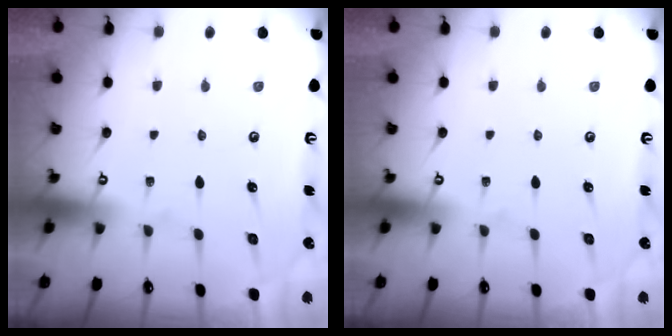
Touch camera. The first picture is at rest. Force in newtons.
{"total": 0.0}